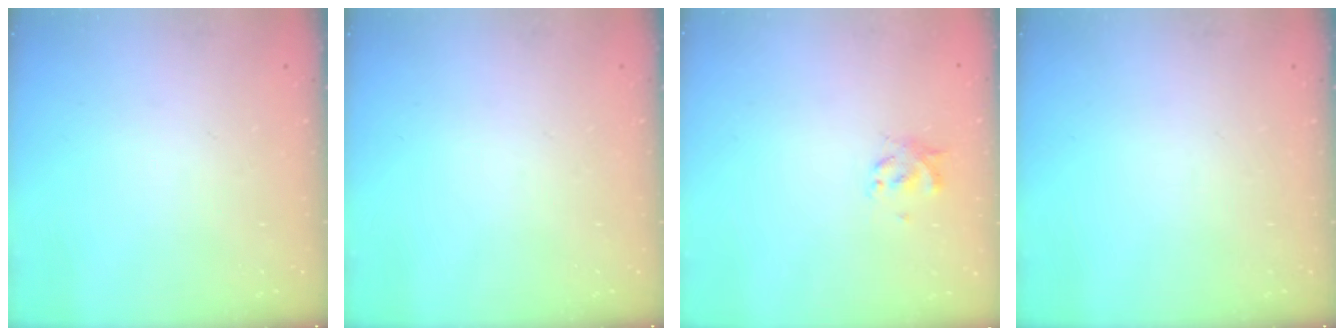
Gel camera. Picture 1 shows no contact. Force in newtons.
{"total": 0.0}
{"total": 2.8, "press": 2.8, "slide": 0.6}
{"total": 0.0}